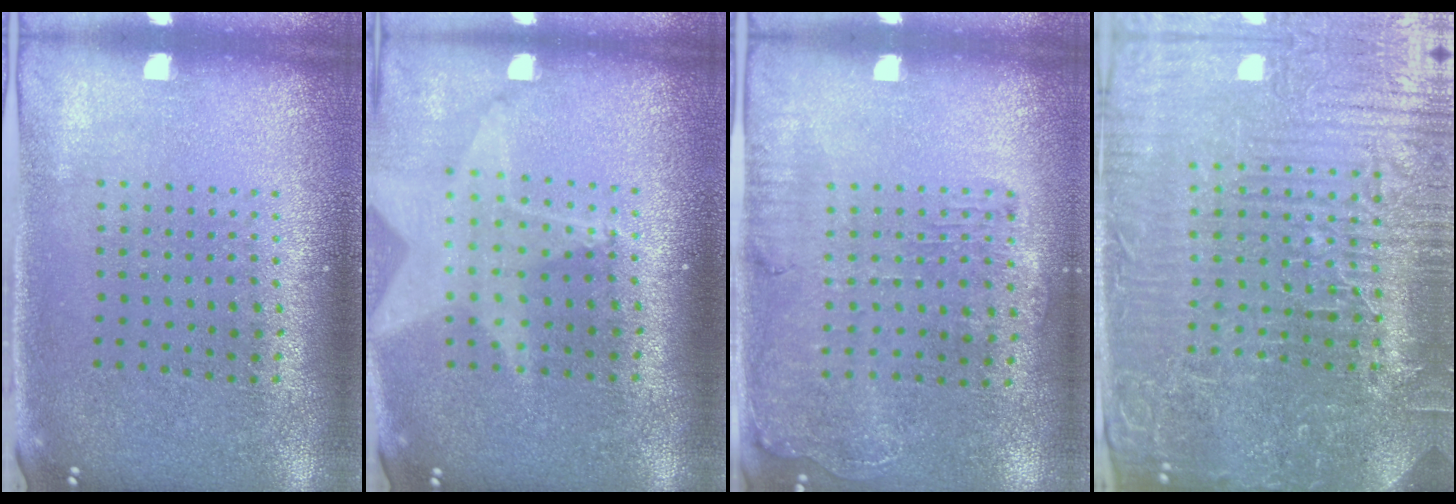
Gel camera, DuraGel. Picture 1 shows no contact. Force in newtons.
{"total": 1.8, "press": 1.5, "slide": 1.0}
{"total": 1.4, "press": 1.3, "slide": 0.5}
{"total": 6.3, "press": 5.8, "slide": 2.6}